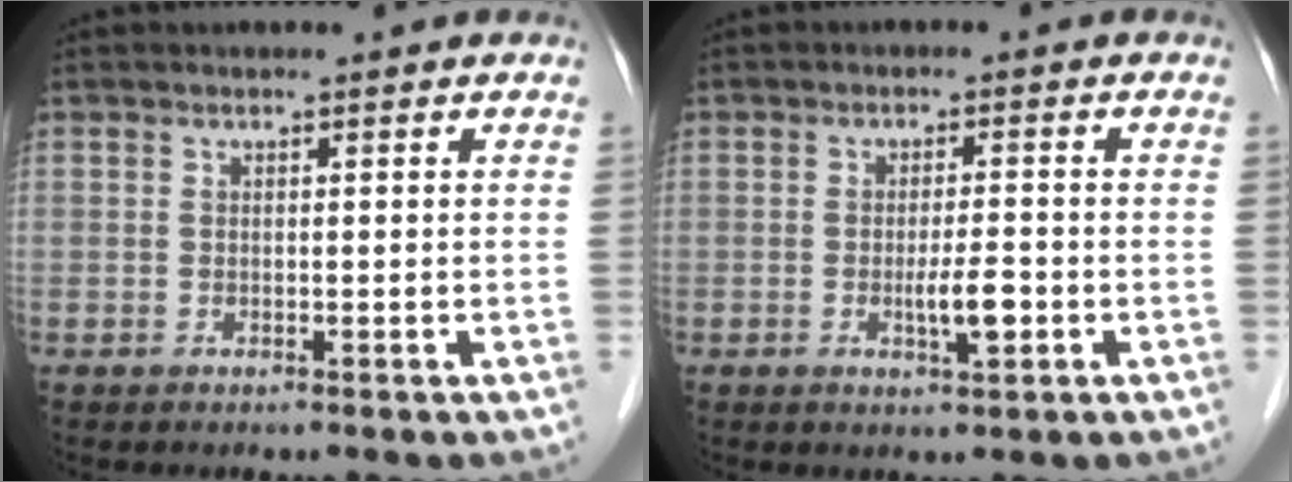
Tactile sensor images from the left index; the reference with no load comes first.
{"total": 3.6, "force": [-1.1, 0.6, 3.4], "torque": [-0.061, -0.002, -0.017]}